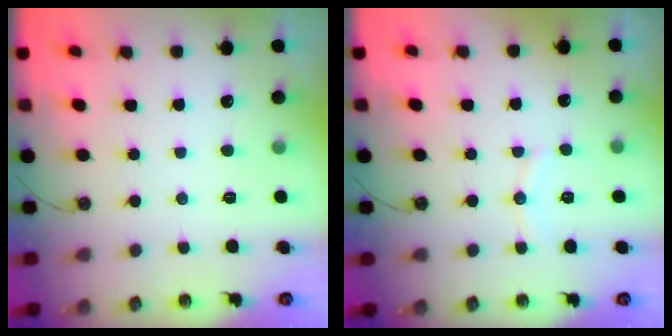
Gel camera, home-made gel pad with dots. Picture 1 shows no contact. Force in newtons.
{"total": 6.4, "press": 6.4, "slide": 0.4}